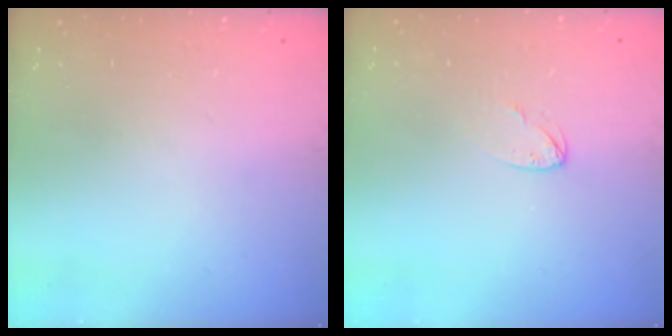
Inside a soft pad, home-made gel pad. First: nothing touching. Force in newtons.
{"total": 3.9, "press": 3.9, "slide": 0.4}